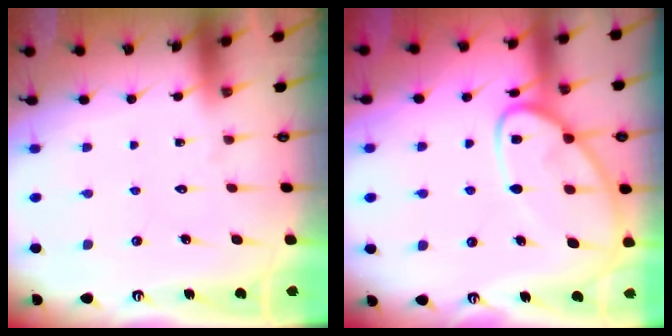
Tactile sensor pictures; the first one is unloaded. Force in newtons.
{"total": 14.3, "press": 14.3, "slide": 1.2}